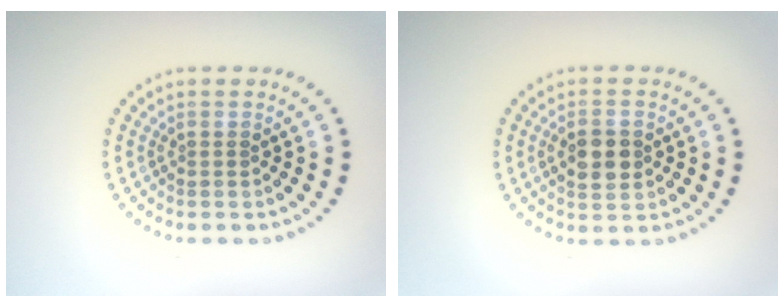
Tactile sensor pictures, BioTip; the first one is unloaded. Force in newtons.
{"total": 3.4, "press": 3.4, "slide": 0.2}